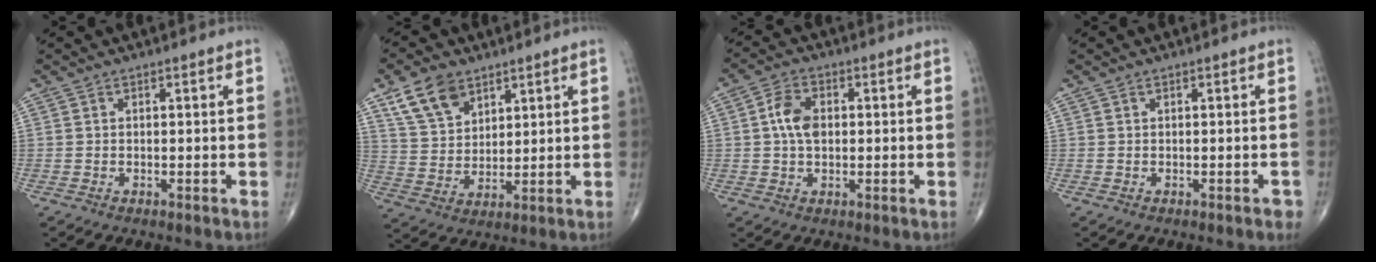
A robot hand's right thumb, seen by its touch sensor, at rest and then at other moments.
{"total": 9.8, "force": [6.0, 6.1, 4.9], "torque": [-0.075, -0.025, 0.122]}
{"total": 5.8, "force": [0.6, 3.7, 4.4], "torque": [-0.081, 0.008, 0.005]}
{"total": 1.2, "force": [-0.5, 0.5, 1.0], "torque": [-0.009, 0.003, -0.005]}